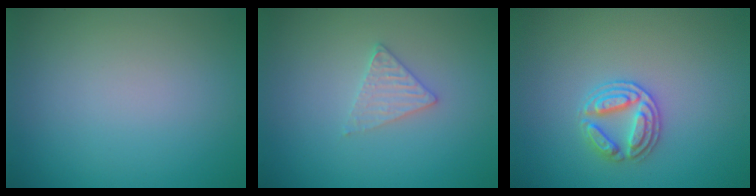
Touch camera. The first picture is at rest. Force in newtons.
{"total": 1.8, "press": 1.8, "slide": 0.3}
{"total": 2.7, "press": 2.6, "slide": 0.7}